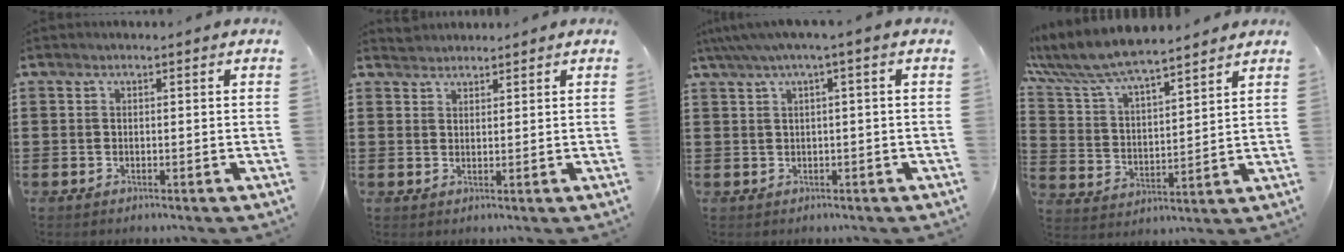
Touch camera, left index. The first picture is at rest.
{"total": 1.8, "force": [1.6, 0.6, -0.3], "torque": [0.002, 0.003, 0.034]}
{"total": 2.2, "force": [-0.2, 0.2, 2.2], "torque": [-0.039, -0.001, -0.006]}
{"total": 7.8, "force": [7.1, 1.4, 2.8], "torque": [-0.087, -0.034, 0.124]}